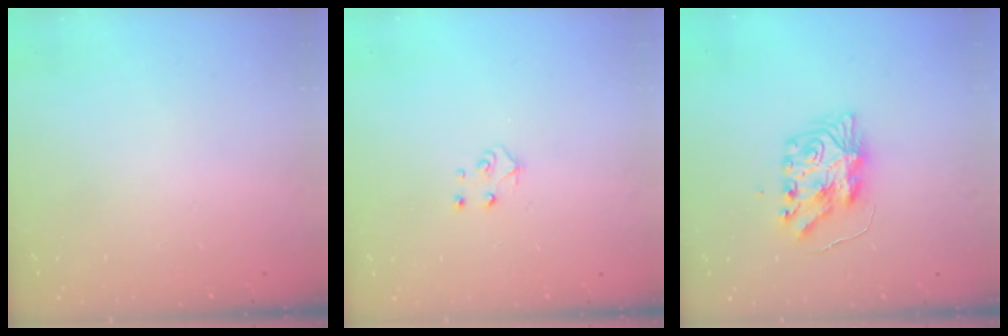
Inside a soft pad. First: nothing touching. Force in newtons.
{"total": 4.5, "press": 4.4, "slide": 0.4}
{"total": 9.3, "press": 9.3, "slide": 0.7}